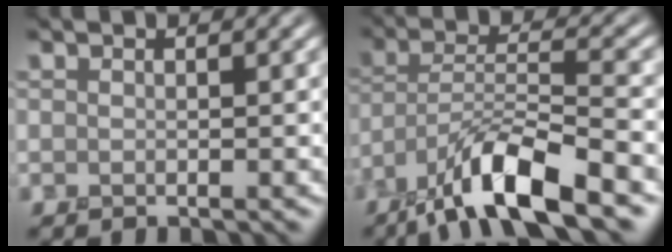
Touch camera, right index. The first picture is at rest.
{"total": 9.3, "force": [-6.2, 2.1, 6.5], "torque": [-0.114, 0.003, -0.121]}